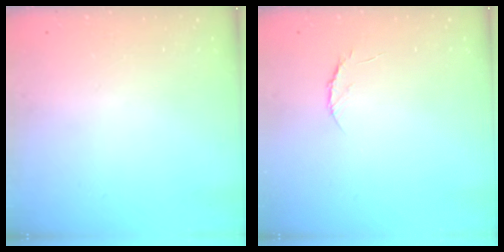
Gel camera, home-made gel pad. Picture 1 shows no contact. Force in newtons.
{"total": 4.3, "press": 4.2, "slide": 0.5}